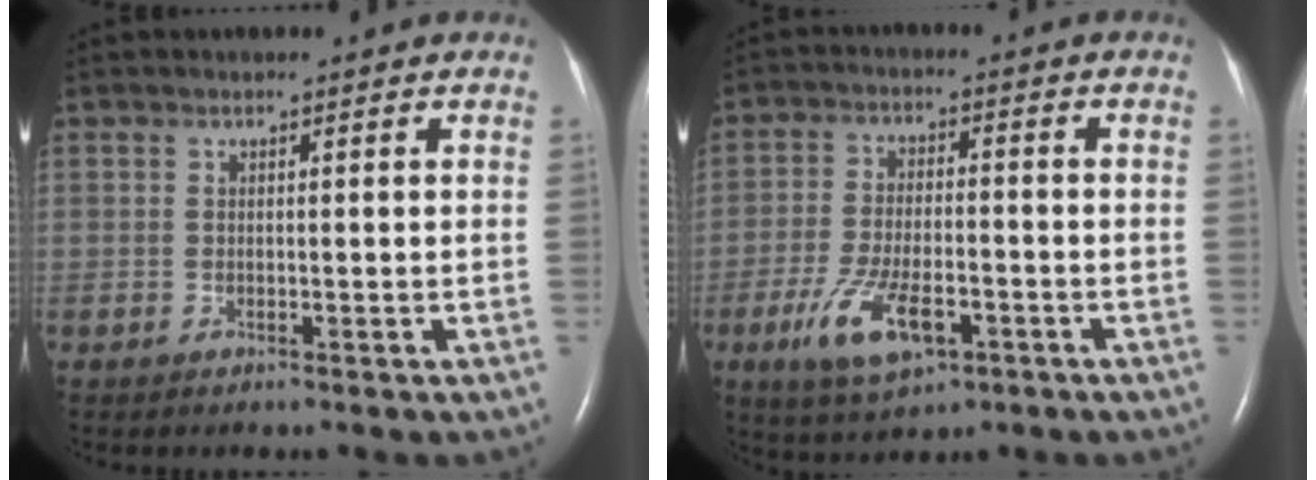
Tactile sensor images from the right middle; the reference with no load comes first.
{"total": 9.7, "force": [-4.4, 3.7, 7.8], "torque": [-0.161, -0.010, -0.072]}